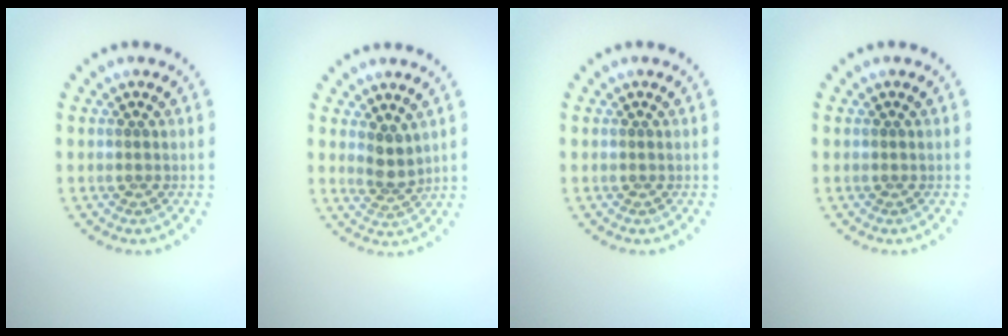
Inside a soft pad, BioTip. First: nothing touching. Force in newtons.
{"total": 1.8, "press": 1.5, "slide": 1.1}
{"total": 0.0}
{"total": 0.0}